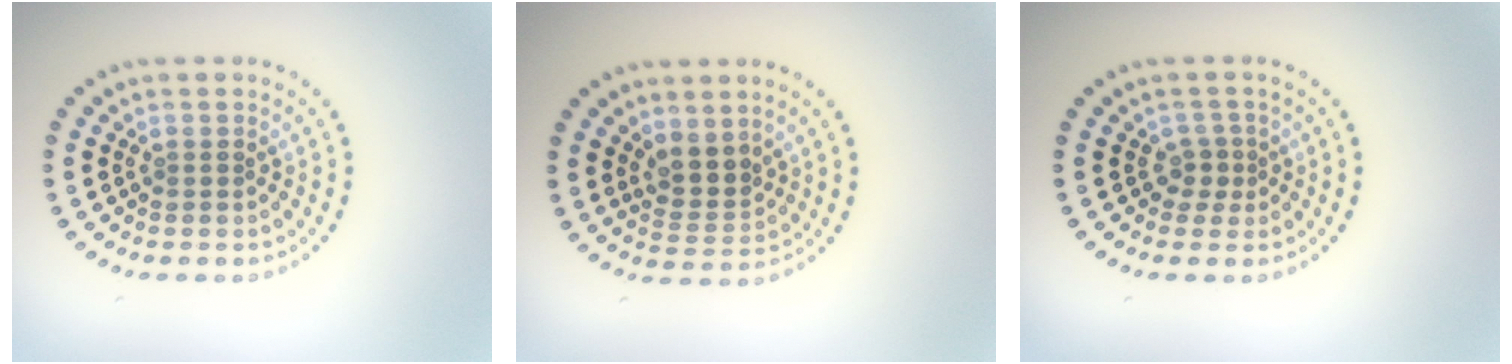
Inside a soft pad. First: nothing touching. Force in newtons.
{"total": 2.6, "press": 2.1, "slide": 1.5}
{"total": 1.4, "press": 1.0, "slide": 0.9}